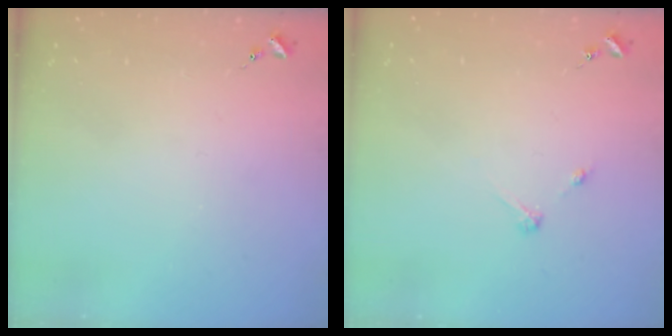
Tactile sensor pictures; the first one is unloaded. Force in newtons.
{"total": 2.7, "press": 2.7, "slide": 0.3}